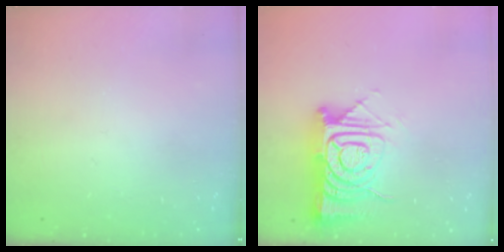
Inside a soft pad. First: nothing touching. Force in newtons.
{"total": 15.8, "press": 15.7, "slide": 1.4}